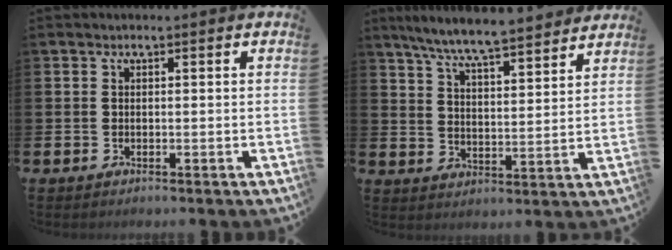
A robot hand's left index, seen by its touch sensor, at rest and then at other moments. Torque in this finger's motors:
{"motor_torque": [0.64, -1.47, 0.85, 0.21]}